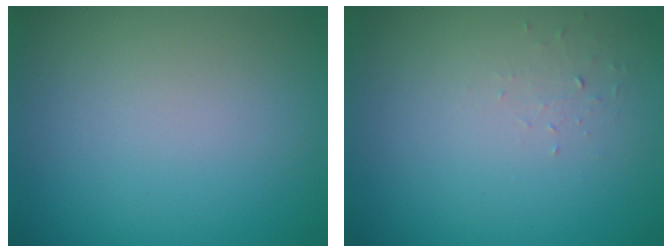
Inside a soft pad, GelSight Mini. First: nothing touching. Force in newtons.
{"total": 0.6, "press": 0.3, "slide": 0.6}